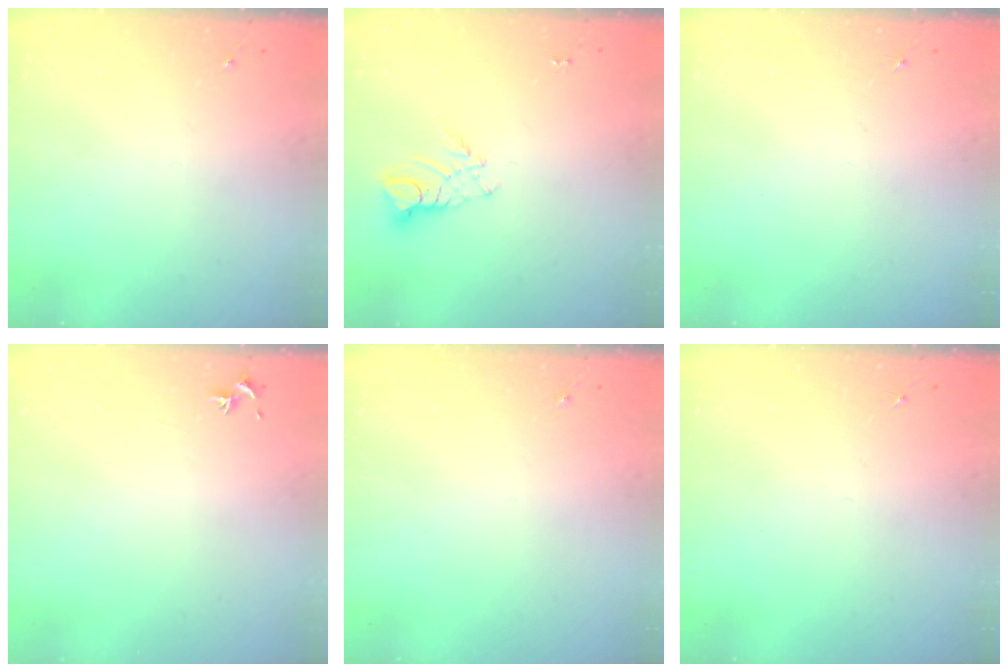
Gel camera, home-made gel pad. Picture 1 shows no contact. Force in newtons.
{"total": 6.7, "press": 6.7, "slide": 0.5}
{"total": 0.0}
{"total": 0.7, "press": 0.7, "slide": 0.3}
{"total": 0.0}
{"total": 0.0}